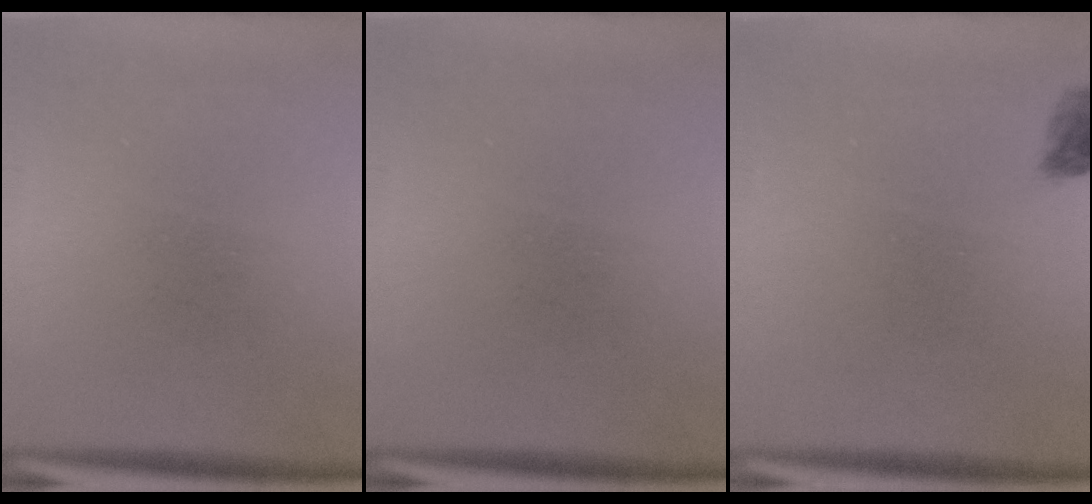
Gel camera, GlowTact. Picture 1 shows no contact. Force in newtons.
{"total": 0.0}
{"total": 2.4}